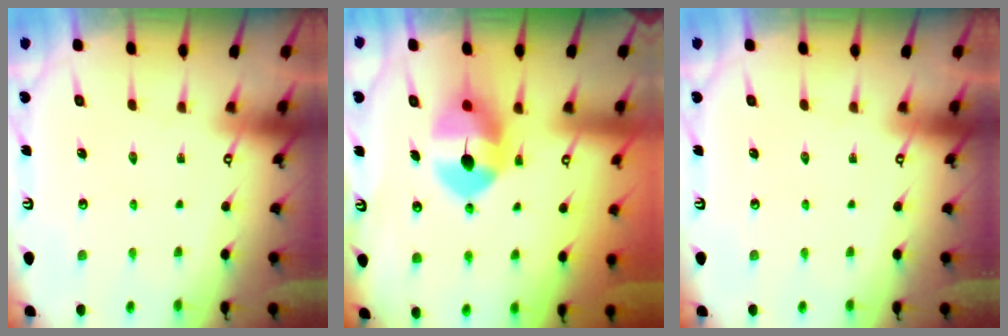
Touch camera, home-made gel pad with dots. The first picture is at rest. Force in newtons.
{"total": 9.7, "press": 9.6, "slide": 1.5}
{"total": 0.0}